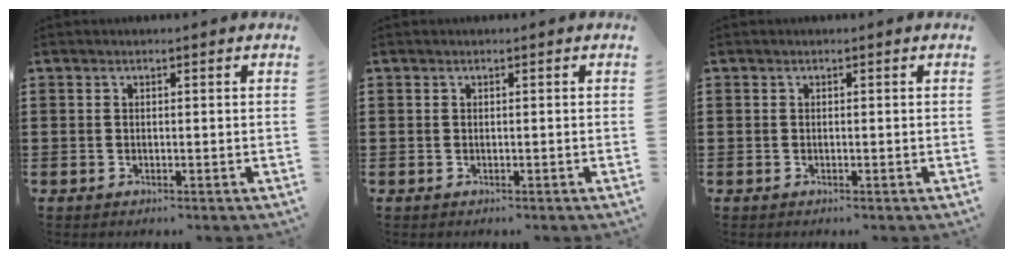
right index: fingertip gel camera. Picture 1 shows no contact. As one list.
[{"total": 0.0}, {"total": 0.0}]